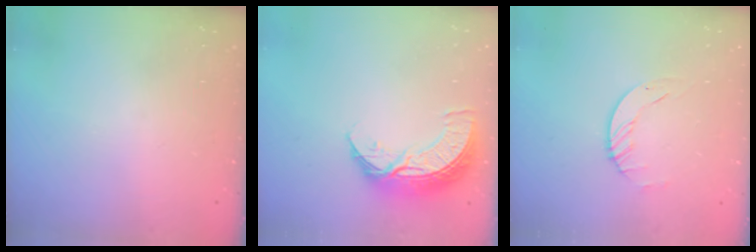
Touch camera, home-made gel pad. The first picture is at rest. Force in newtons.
{"total": 10.3, "press": 10.2, "slide": 0.7}
{"total": 2.3, "press": 2.3, "slide": 0.3}